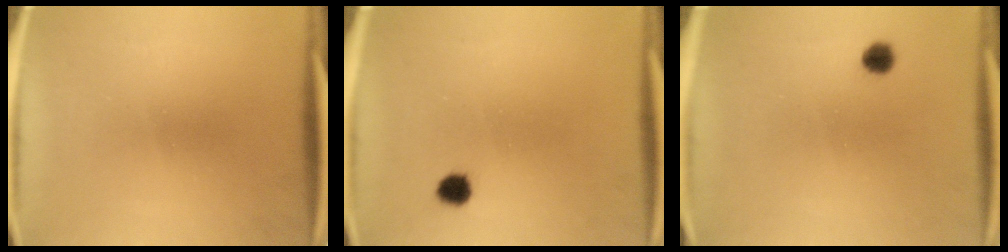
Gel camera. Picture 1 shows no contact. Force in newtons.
{"total": 2.5}
{"total": 2.3}